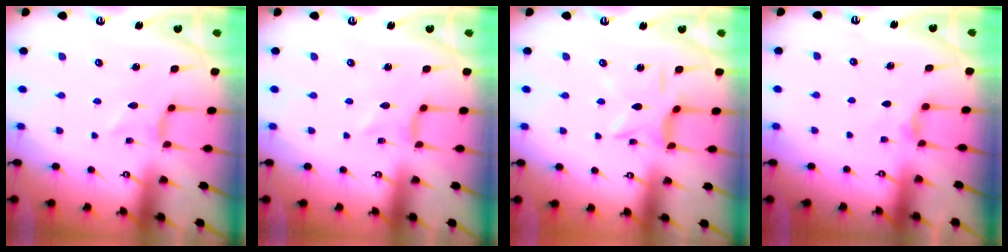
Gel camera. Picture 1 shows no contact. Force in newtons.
{"total": 0.0}
{"total": 6.3, "press": 6.3, "slide": 0.3}
{"total": 5.6, "press": 5.5, "slide": 0.7}